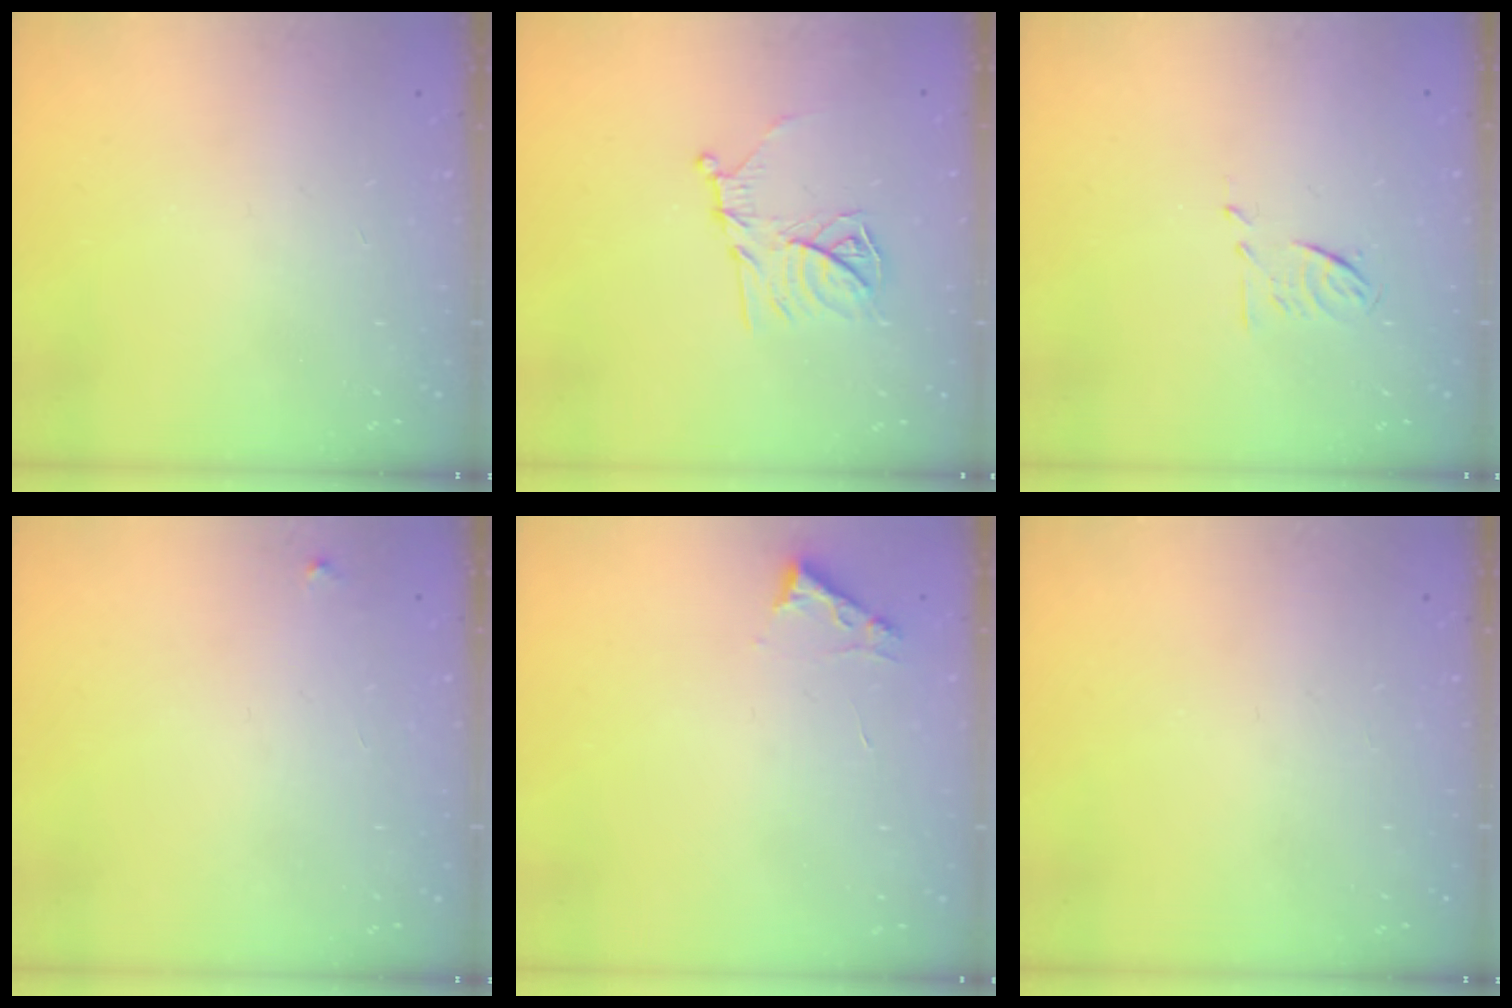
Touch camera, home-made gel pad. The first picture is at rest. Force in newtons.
{"total": 11.7, "press": 11.7, "slide": 0.4}
{"total": 6.6, "press": 6.5, "slide": 1.1}
{"total": 2.3, "press": 2.3, "slide": 0.2}
{"total": 2.7, "press": 2.7, "slide": 0.3}
{"total": 0.0}